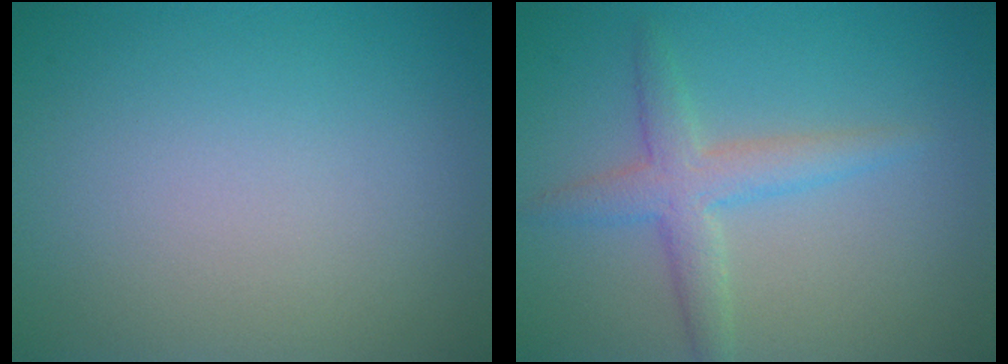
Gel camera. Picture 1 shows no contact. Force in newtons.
{"total": 3.3, "press": 3.3, "slide": 0.1}